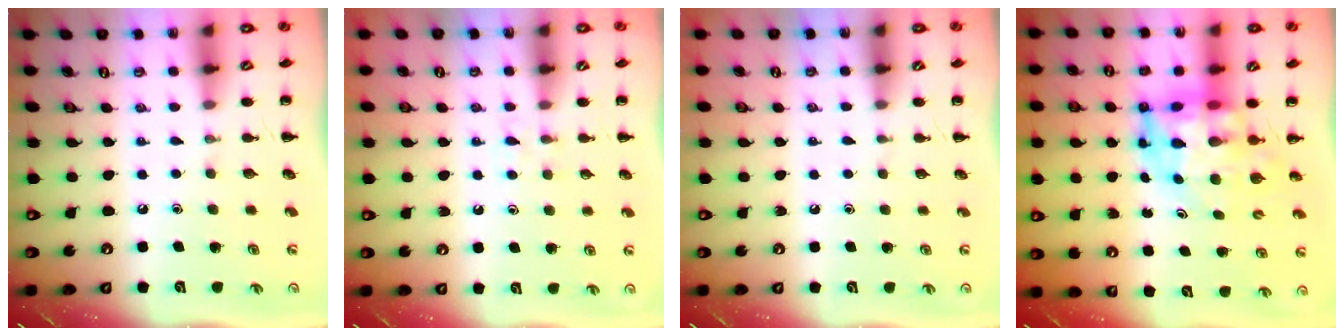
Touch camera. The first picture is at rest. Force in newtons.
{"total": 3.0, "press": 2.7, "slide": 1.2}
{"total": 0.0}
{"total": 9.3, "press": 8.8, "slide": 2.8}